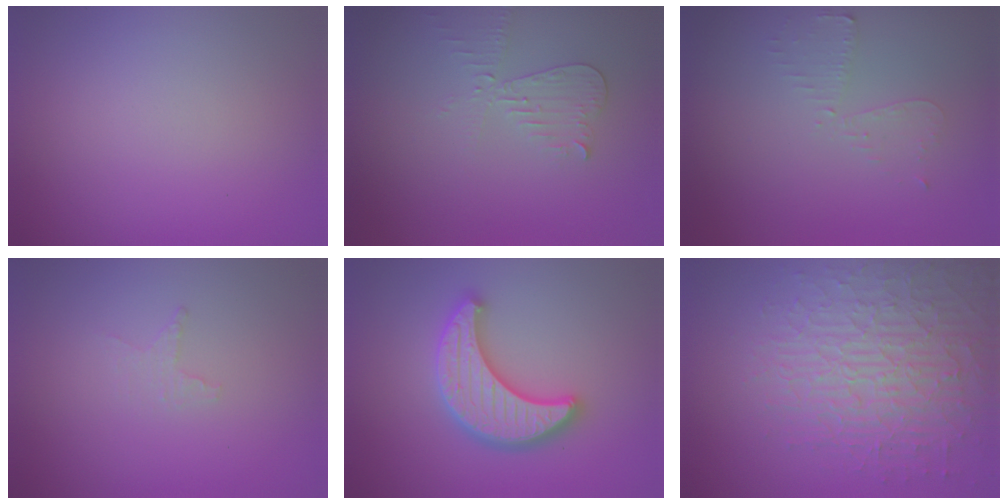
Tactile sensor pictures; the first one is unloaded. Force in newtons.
{"total": 2.2, "press": 2.2, "slide": 0.2}
{"total": 1.9, "press": 1.9, "slide": 0.4}
{"total": 0.9, "press": 0.8, "slide": 0.3}
{"total": 5.4, "press": 5.3, "slide": 0.9}
{"total": 6.5, "press": 5.1, "slide": 4.0}